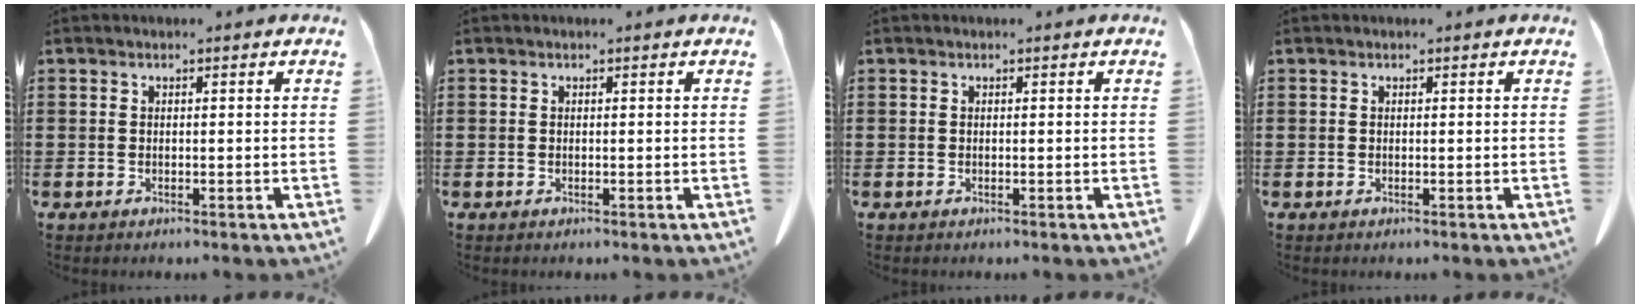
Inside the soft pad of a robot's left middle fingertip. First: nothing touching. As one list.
[{"total": 0.0}, {"total": 0.0}, {"total": 0.0}]